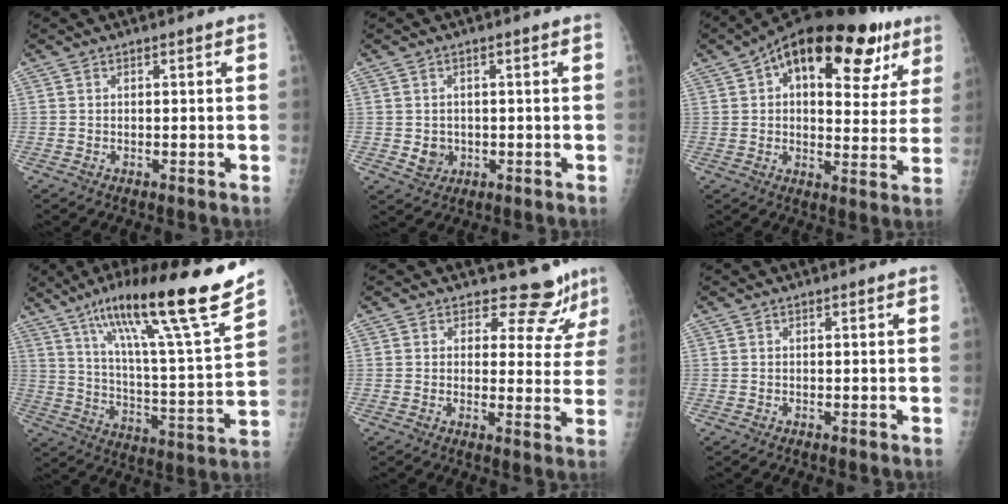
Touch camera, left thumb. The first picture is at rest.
{"total": 3.2, "force": [-0.3, 2.9, 1.4], "torque": [-0.010, 0.000, 0.004]}
{"total": 24.3, "force": [11.7, 11.7, 17.8], "torque": [-0.227, 0.013, 0.164]}
{"total": 25.0, "force": [17.2, 1.8, 18.0], "torque": [-0.266, -0.063, 0.279]}
{"total": 7.8, "force": [7.1, 3.2, 0.5], "torque": [0.031, -0.053, 0.072]}
{"total": 0.0}